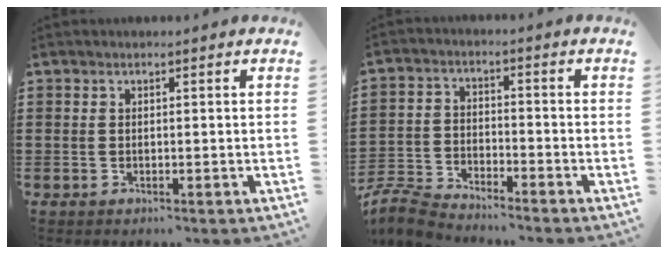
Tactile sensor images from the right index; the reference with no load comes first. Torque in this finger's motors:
{"motor_torque": [-1.63, 0.51, -1.06, -0.21]}